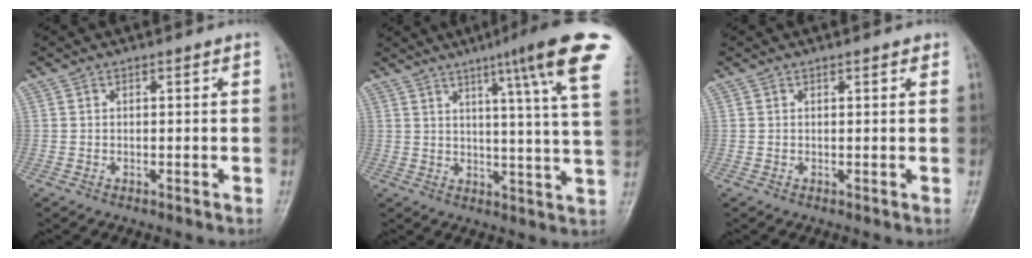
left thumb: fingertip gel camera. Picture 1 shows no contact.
{"total": 17.8, "force": [9.8, 0.5, 14.9], "torque": [-0.188, -0.036, 0.112]}
{"total": 1.0, "force": [0.7, 0.3, 0.7], "torque": [-0.009, -0.001, 0.007]}